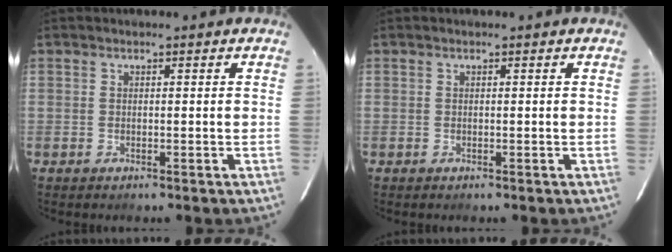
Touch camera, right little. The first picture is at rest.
{"total": 0.0}